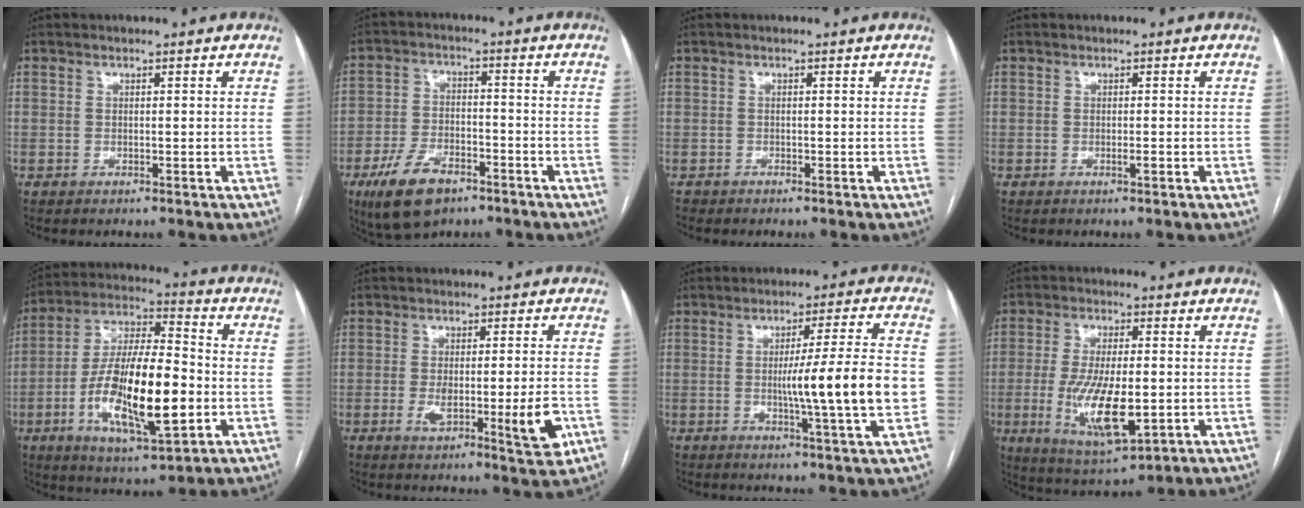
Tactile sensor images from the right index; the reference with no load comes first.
{"total": 9.8, "force": [-5.9, 5.0, 6.0], "torque": [-0.121, -0.004, -0.100]}
{"total": 0.6, "force": [-0.5, 0.4, -0.2], "torque": [-0.002, 0.002, -0.011]}
{"total": 0.6, "force": [-0.3, 0.0, 0.5], "torque": [-0.011, -0.001, -0.003]}
{"total": 19.5, "force": [-4.0, 5.1, 18.4], "torque": [-0.355, -0.003, -0.067]}
{"total": 10.1, "force": [-2.8, 1.9, 9.6], "torque": [-0.142, -0.007, -0.036]}
{"total": 12.9, "force": [-1.4, -0.7, 12.8], "torque": [-0.197, -0.008, -0.026]}
{"total": 12.6, "force": [-2.1, 3.9, 11.8], "torque": [-0.229, -0.021, -0.026]}